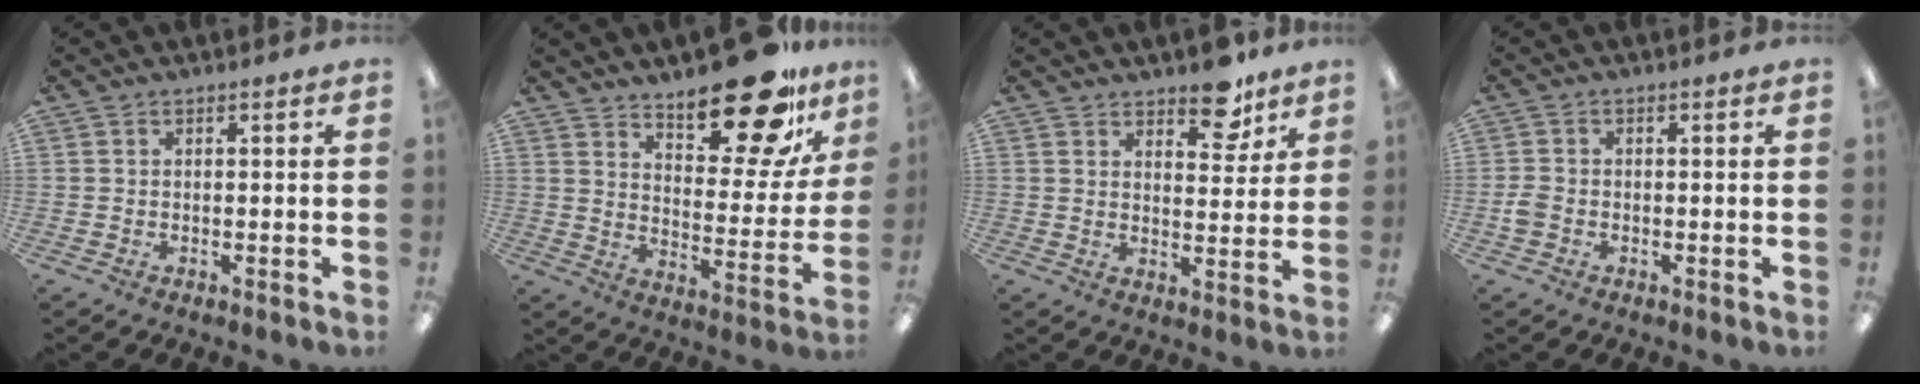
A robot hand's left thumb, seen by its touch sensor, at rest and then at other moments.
{"total": 20.1, "force": [15.4, 7.3, 10.7], "torque": [-0.137, -0.108, 0.254]}
{"total": 8.8, "force": [6.7, 3.9, 4.2], "torque": [-0.036, -0.043, 0.112]}
{"total": 2.5, "force": [-0.7, 1.9, 1.4], "torque": [-0.024, 0.006, -0.013]}